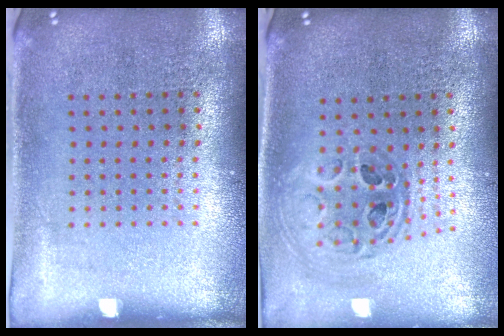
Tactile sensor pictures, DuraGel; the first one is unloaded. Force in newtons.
{"total": 0.9, "press": 0.9, "slide": 0.2}